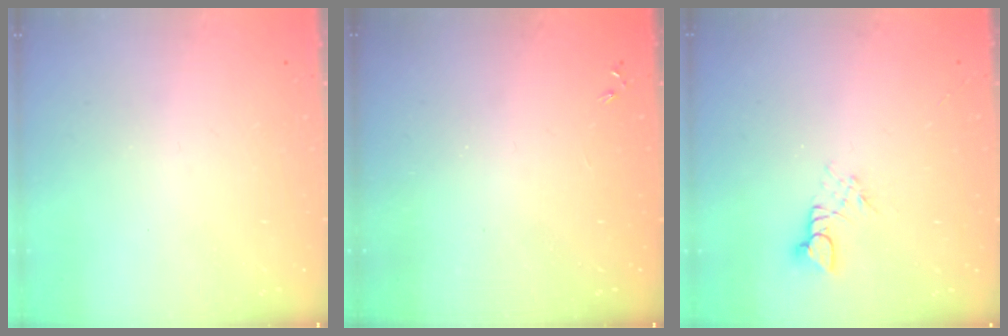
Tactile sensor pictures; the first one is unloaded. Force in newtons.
{"total": 0.0}
{"total": 2.7, "press": 2.7, "slide": 0.2}